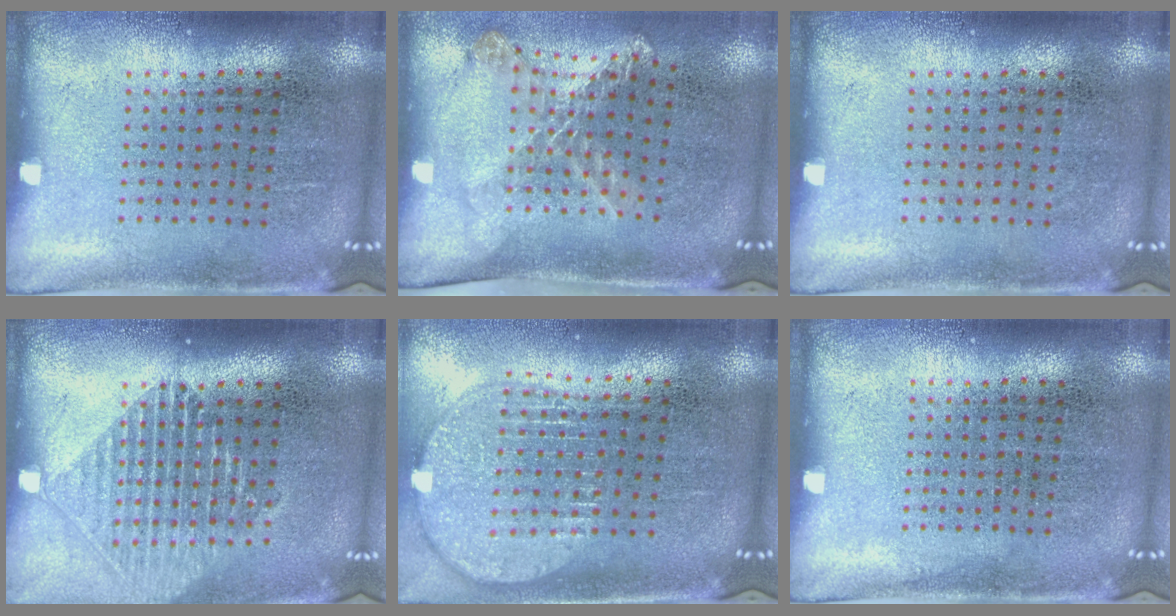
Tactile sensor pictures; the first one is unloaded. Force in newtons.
{"total": 1.5, "press": 1.3, "slide": 0.8}
{"total": 0.0}
{"total": 1.6, "press": 1.4, "slide": 0.7}
{"total": 1.9, "press": 1.6, "slide": 1.0}
{"total": 0.0}